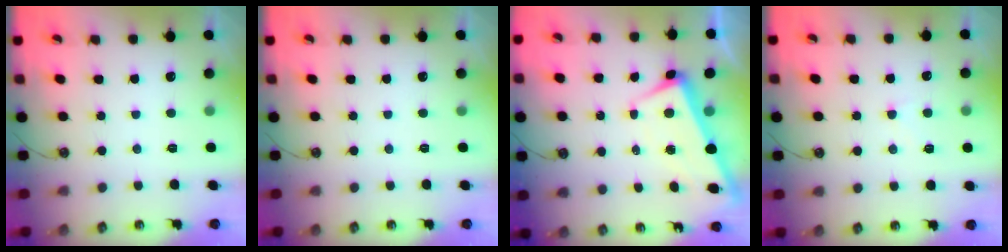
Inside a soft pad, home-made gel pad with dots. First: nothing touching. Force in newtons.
{"total": 0.0}
{"total": 1.2, "press": 1.1, "slide": 0.5}
{"total": 1.3, "press": 1.2, "slide": 0.5}